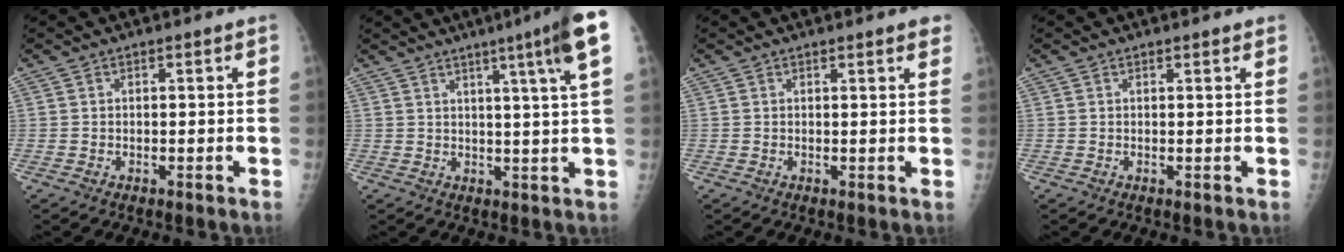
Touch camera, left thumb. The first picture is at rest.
{"total": 10.8, "force": [5.2, -1.0, 9.4], "torque": [-0.130, -0.011, 0.063]}
{"total": 2.4, "force": [1.7, 0.1, 1.6], "torque": [-0.017, -0.001, 0.018]}
{"total": 1.0, "force": [0.9, 0.1, 0.5], "torque": [-0.003, 0.001, 0.014]}